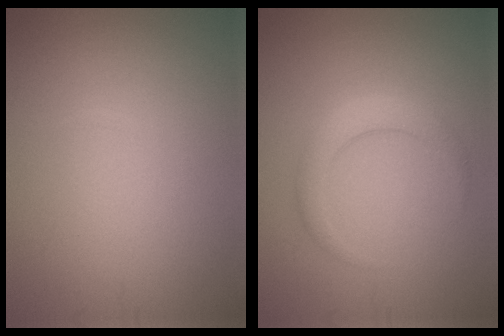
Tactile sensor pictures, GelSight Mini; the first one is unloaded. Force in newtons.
{"total": 2.4, "press": 2.4, "slide": 0.0}